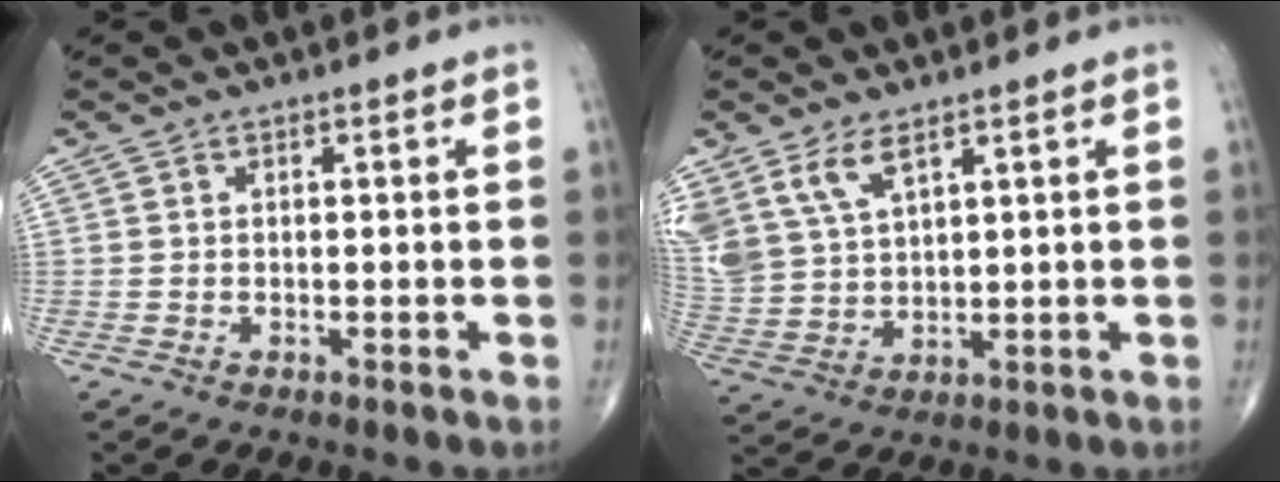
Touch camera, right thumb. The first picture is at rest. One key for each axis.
{"total": 9.6, "fx": 5.9, "fy": 4.8, "fz": 5.9, "tx": -0.121, "ty": -0.014, "tz": 0.133}